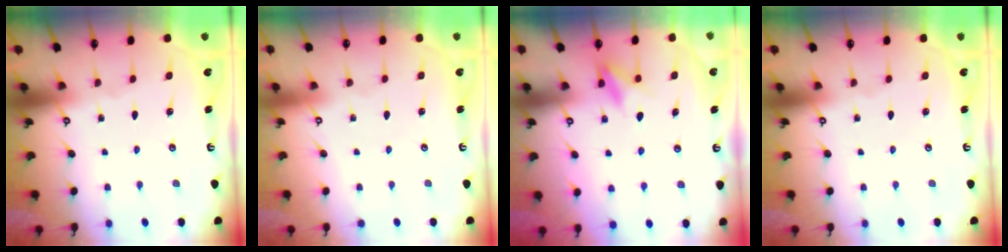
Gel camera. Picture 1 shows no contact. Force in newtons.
{"total": 4.0, "press": 4.0, "slide": 0.1}
{"total": 8.5, "press": 8.4, "slide": 1.3}
{"total": 0.0}